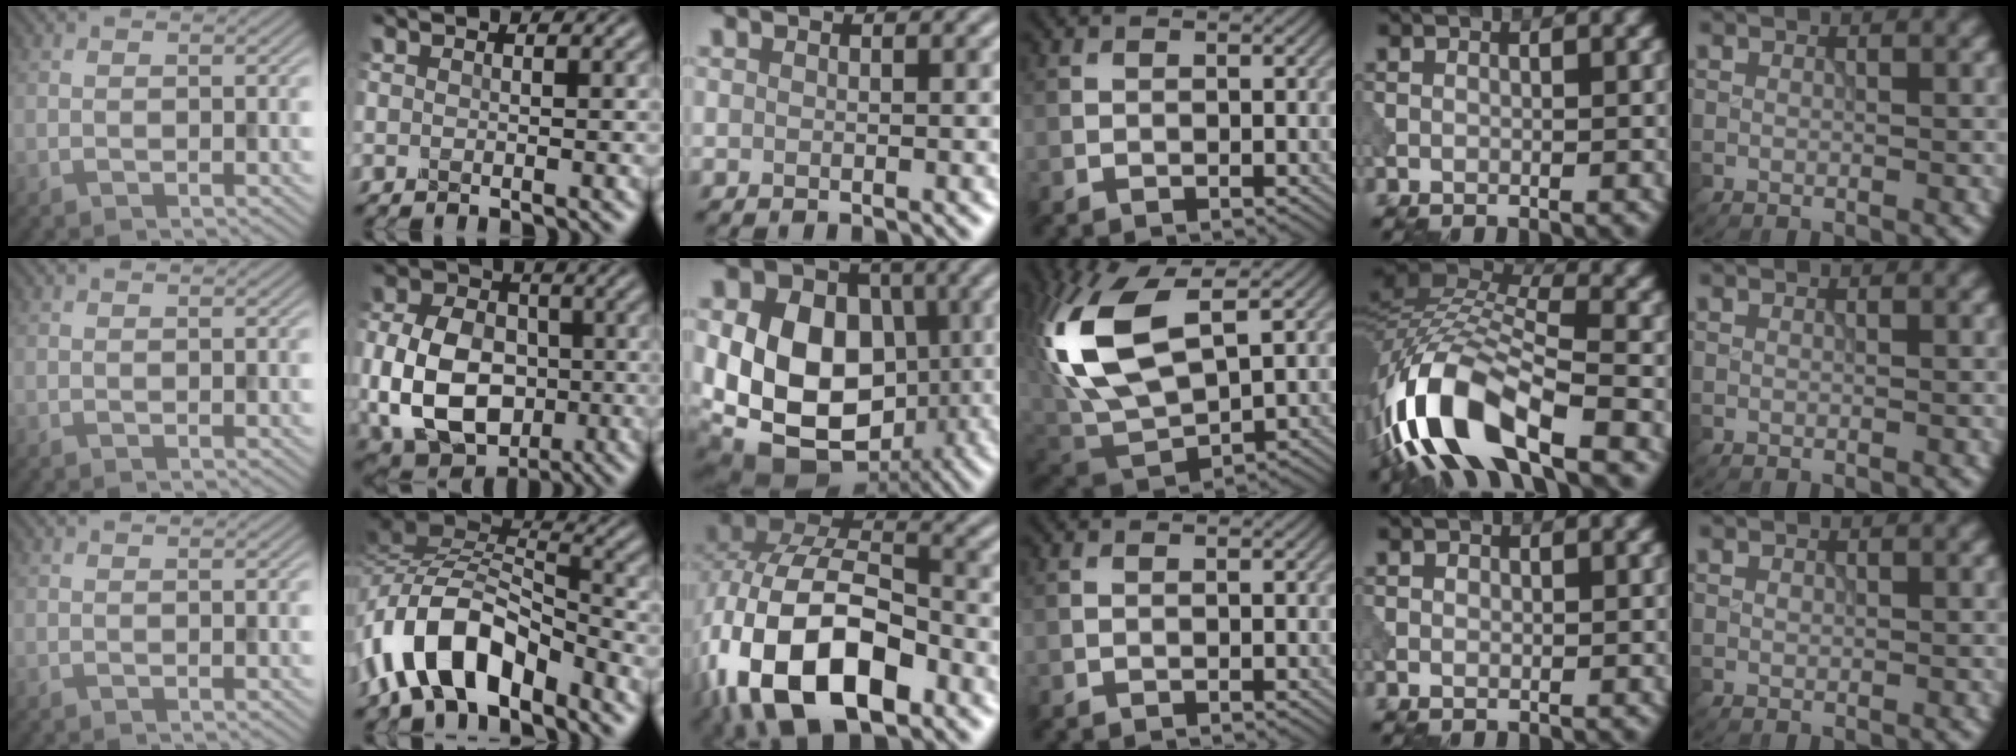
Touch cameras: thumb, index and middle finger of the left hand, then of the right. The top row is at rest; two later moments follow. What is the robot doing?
{"motion": "insert", "object": "peg toy"}